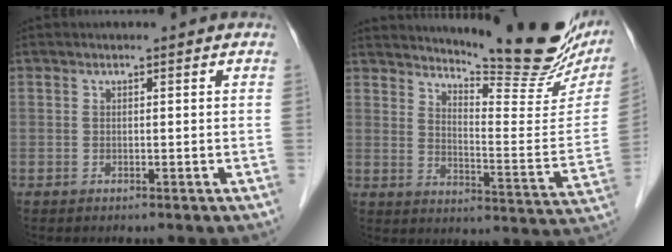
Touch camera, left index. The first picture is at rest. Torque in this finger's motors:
{"motor_torque": [0.38, -0.50, 0.35, 0.06]}